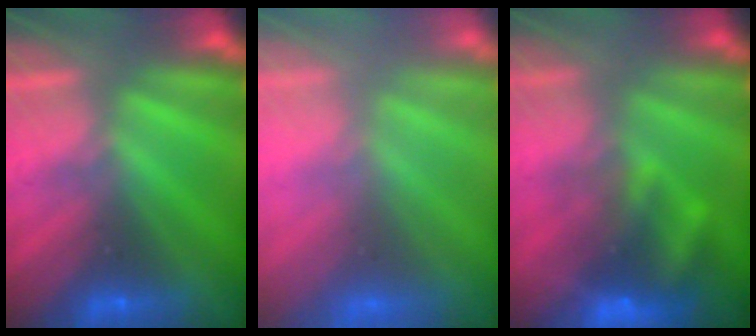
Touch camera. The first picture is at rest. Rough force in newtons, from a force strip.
{"total": 9.6}
{"total": 5.5}